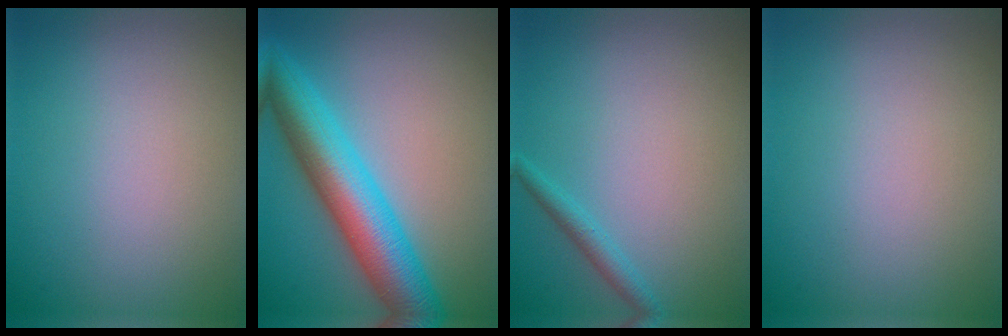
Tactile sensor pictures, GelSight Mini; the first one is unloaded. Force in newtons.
{"total": 8.5, "press": 8.5, "slide": 0.3}
{"total": 1.4, "press": 1.4, "slide": 0.1}
{"total": 0.0}